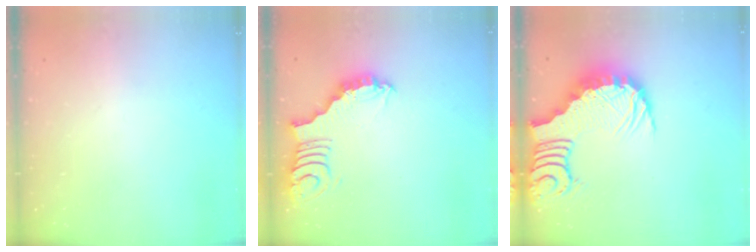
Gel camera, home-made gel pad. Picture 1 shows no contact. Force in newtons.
{"total": 3.1, "press": 3.0, "slide": 0.5}
{"total": 6.4, "press": 6.3, "slide": 0.7}